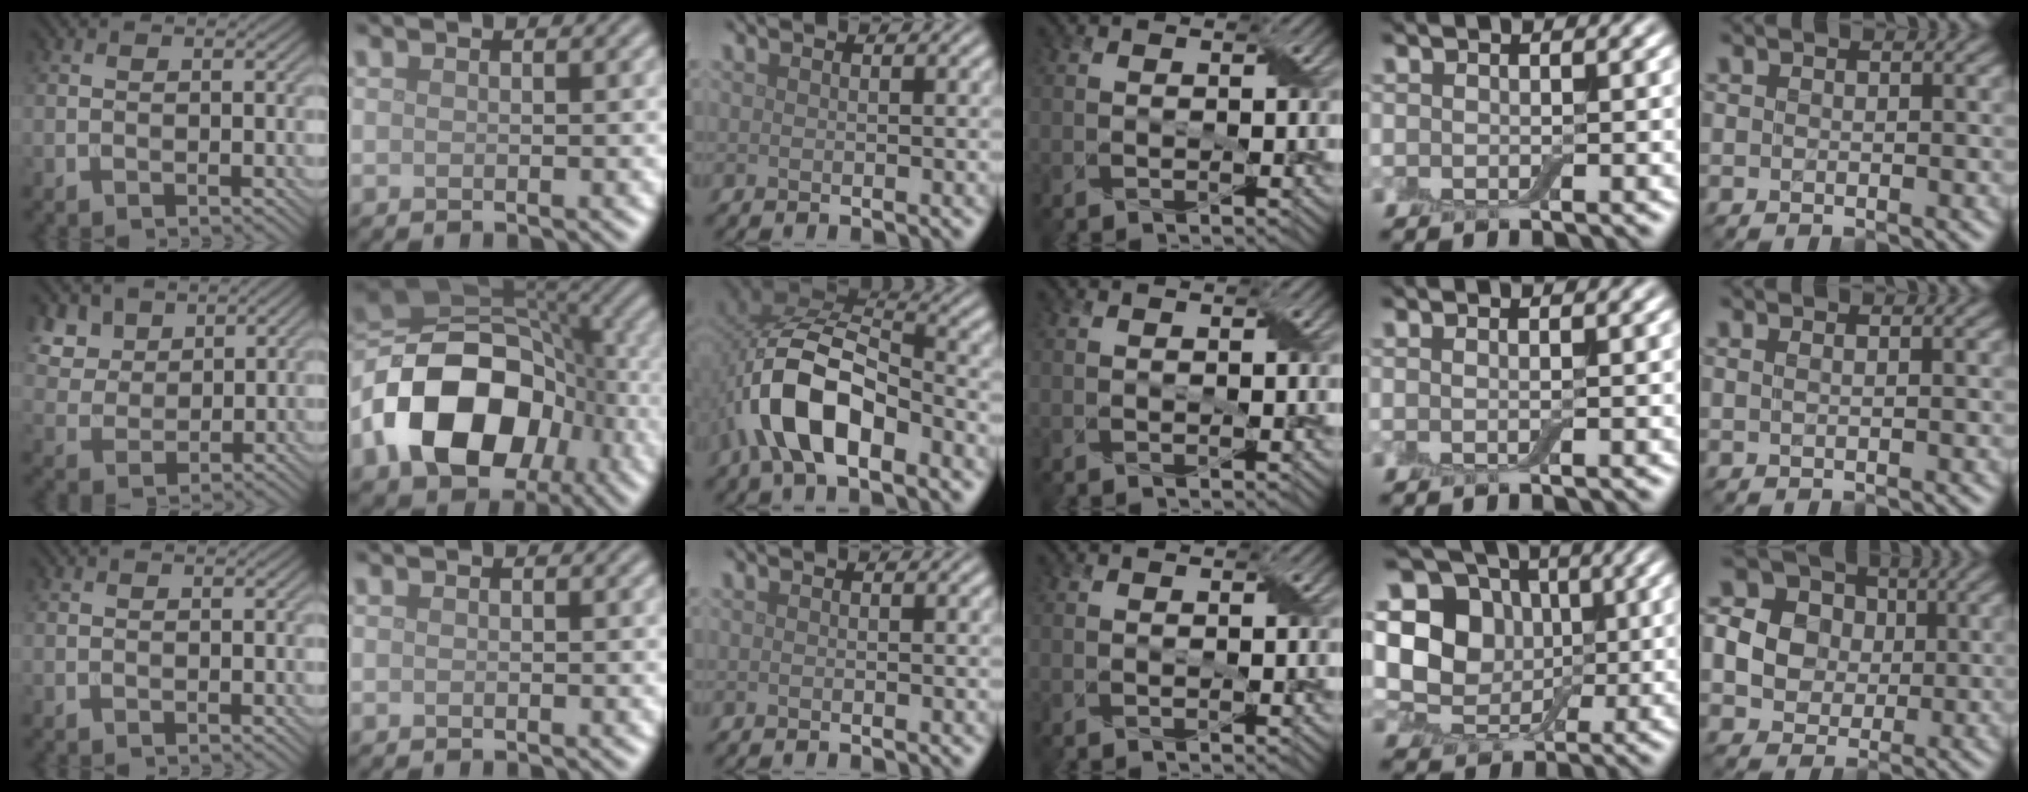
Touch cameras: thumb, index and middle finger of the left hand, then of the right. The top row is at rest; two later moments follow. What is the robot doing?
{"motion": "fold", "object": "aluminum foil"}